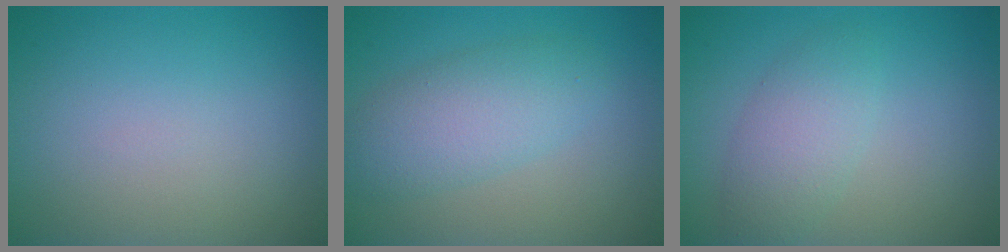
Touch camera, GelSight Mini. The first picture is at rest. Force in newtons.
{"total": 4.4, "press": 4.4, "slide": 0.1}
{"total": 3.1, "press": 3.1, "slide": 0.2}